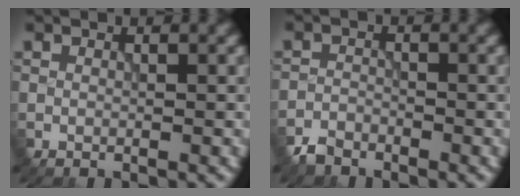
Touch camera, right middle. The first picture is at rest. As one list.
[{"total": 2.0, "force": [-1.8, 0.7, 0.3], "torque": [-0.004, 0.001, -0.043]}]